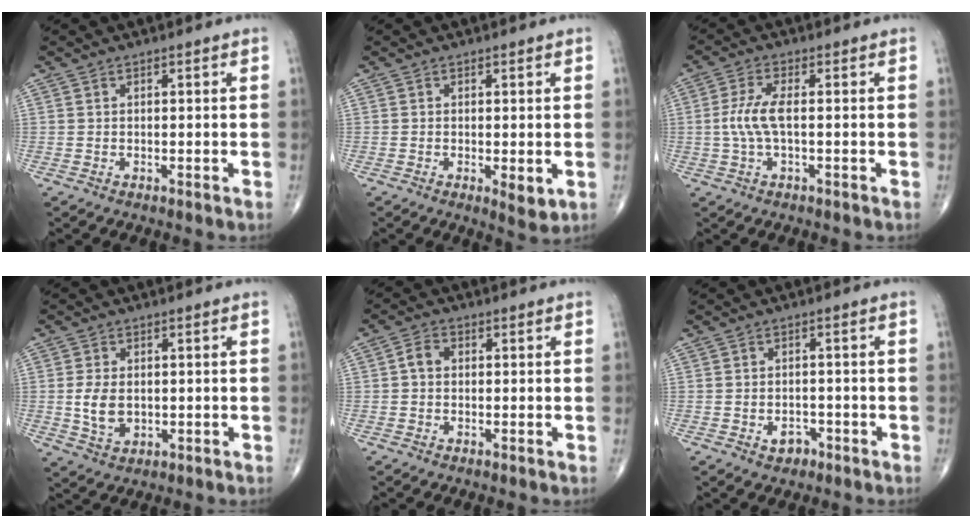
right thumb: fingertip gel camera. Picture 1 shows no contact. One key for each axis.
{"total": 3.4, "fx": -0.7, "fy": 1.2, "fz": 3.1, "tx": -0.048, "ty": -0.012, "tz": -0.010}
{"total": 5.5, "fx": -0.3, "fy": 1.7, "fz": 5.2, "tx": -0.133, "ty": 0.007, "tz": -0.010}
{"total": 5.8, "fx": -0.1, "fy": 3.9, "fz": 4.4, "tx": -0.078, "ty": -0.007, "tz": 0.005}
{"total": 2.9, "fx": 0.2, "fy": 2.2, "fz": 1.8, "tx": -0.029, "ty": 0.011, "tz": -0.002}
{"total": 2.9, "fx": -1.4, "fy": 2.1, "fz": 1.4, "tx": -0.010, "ty": 0.010, "tz": -0.018}